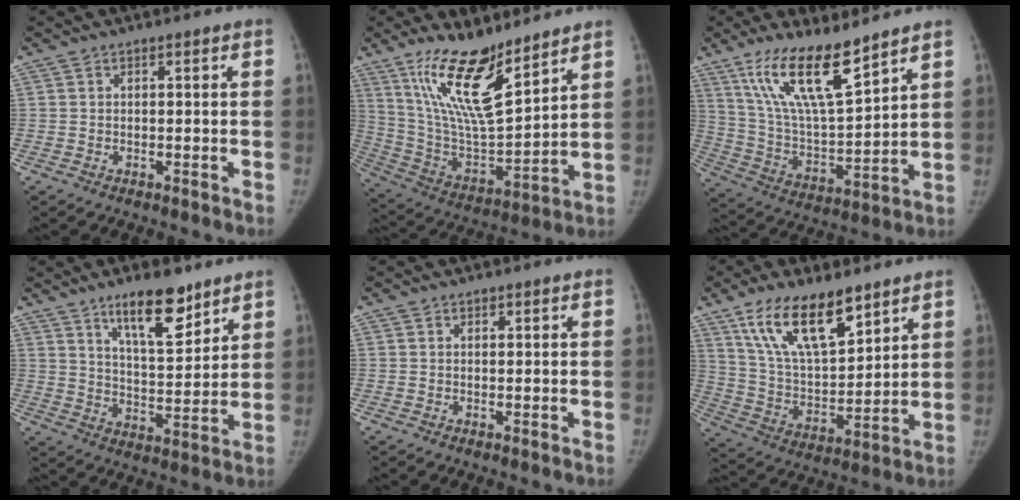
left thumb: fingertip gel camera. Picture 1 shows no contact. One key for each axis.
{"total": 18.4, "fx": 12.4, "fy": 5.3, "fz": 12.5, "tx": -0.200, "ty": -0.077, "tz": 0.244}
{"total": 16.7, "fx": 11.3, "fy": 4.1, "fz": 11.6, "tx": -0.194, "ty": -0.062, "tz": 0.227}
{"total": 12.7, "fx": 8.6, "fy": 4.3, "fz": 8.3, "tx": -0.108, "ty": -0.059, "tz": 0.147}
{"total": 0.8, "fx": 0.5, "fy": 0.6, "fz": 0.3, "tx": 0.001, "ty": -0.003, "tz": 0.006}
{"total": 17.4, "fx": 11.0, "fy": 7.1, "fz": 11.5, "tx": -0.170, "ty": -0.053, "tz": 0.214}